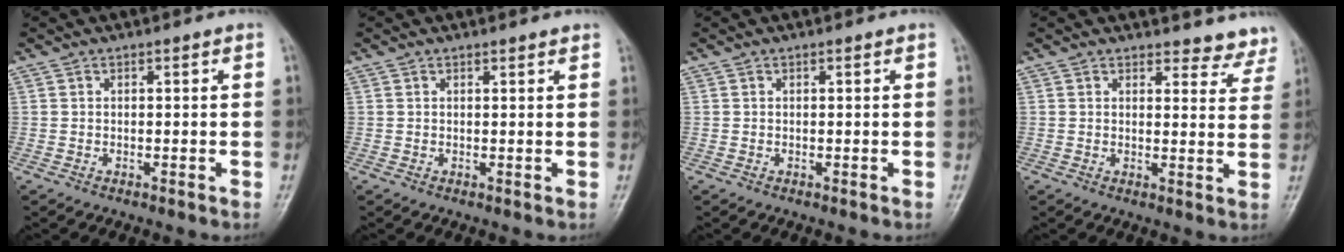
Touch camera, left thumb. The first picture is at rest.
{"total": 1.1, "force": [1.0, 0.2, 0.4], "torque": [-0.001, -0.001, 0.013]}
{"total": 0.0}
{"total": 6.8, "force": [6.4, 2.3, 0.0], "torque": [0.041, -0.042, 0.050]}